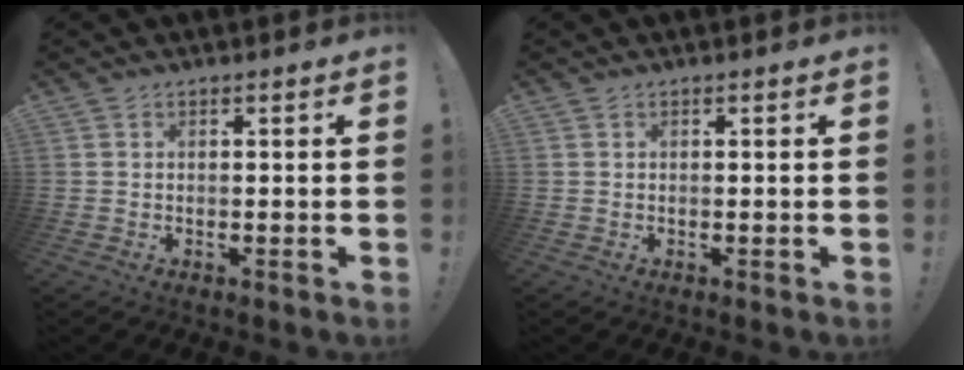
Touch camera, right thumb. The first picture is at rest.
{"total": 0.0}